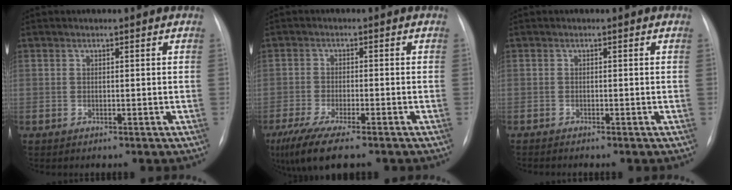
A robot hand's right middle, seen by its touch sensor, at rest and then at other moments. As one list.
[{"total": 10.2, "force": [-7.4, 1.8, 6.8], "torque": [-0.124, -0.028, -0.121]}, {"total": 1.2, "force": [-1.1, 0.0, 0.6], "torque": [-0.007, -0.001, -0.015]}]